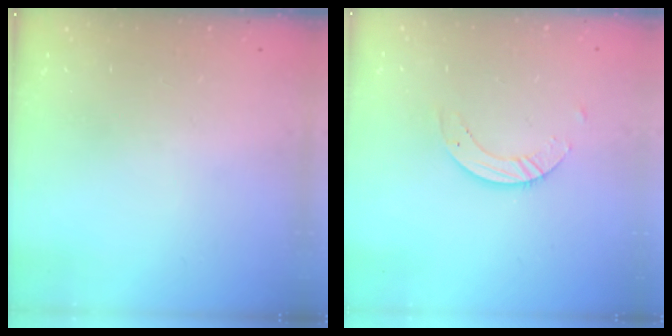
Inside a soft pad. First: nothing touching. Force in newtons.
{"total": 4.2, "press": 4.2, "slide": 0.3}